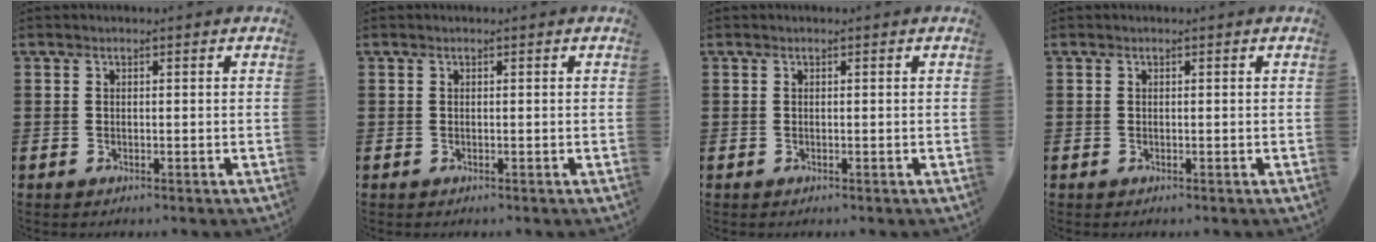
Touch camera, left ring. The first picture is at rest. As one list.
[{"total": 0.0}, {"total": 0.0}, {"total": 0.0}]